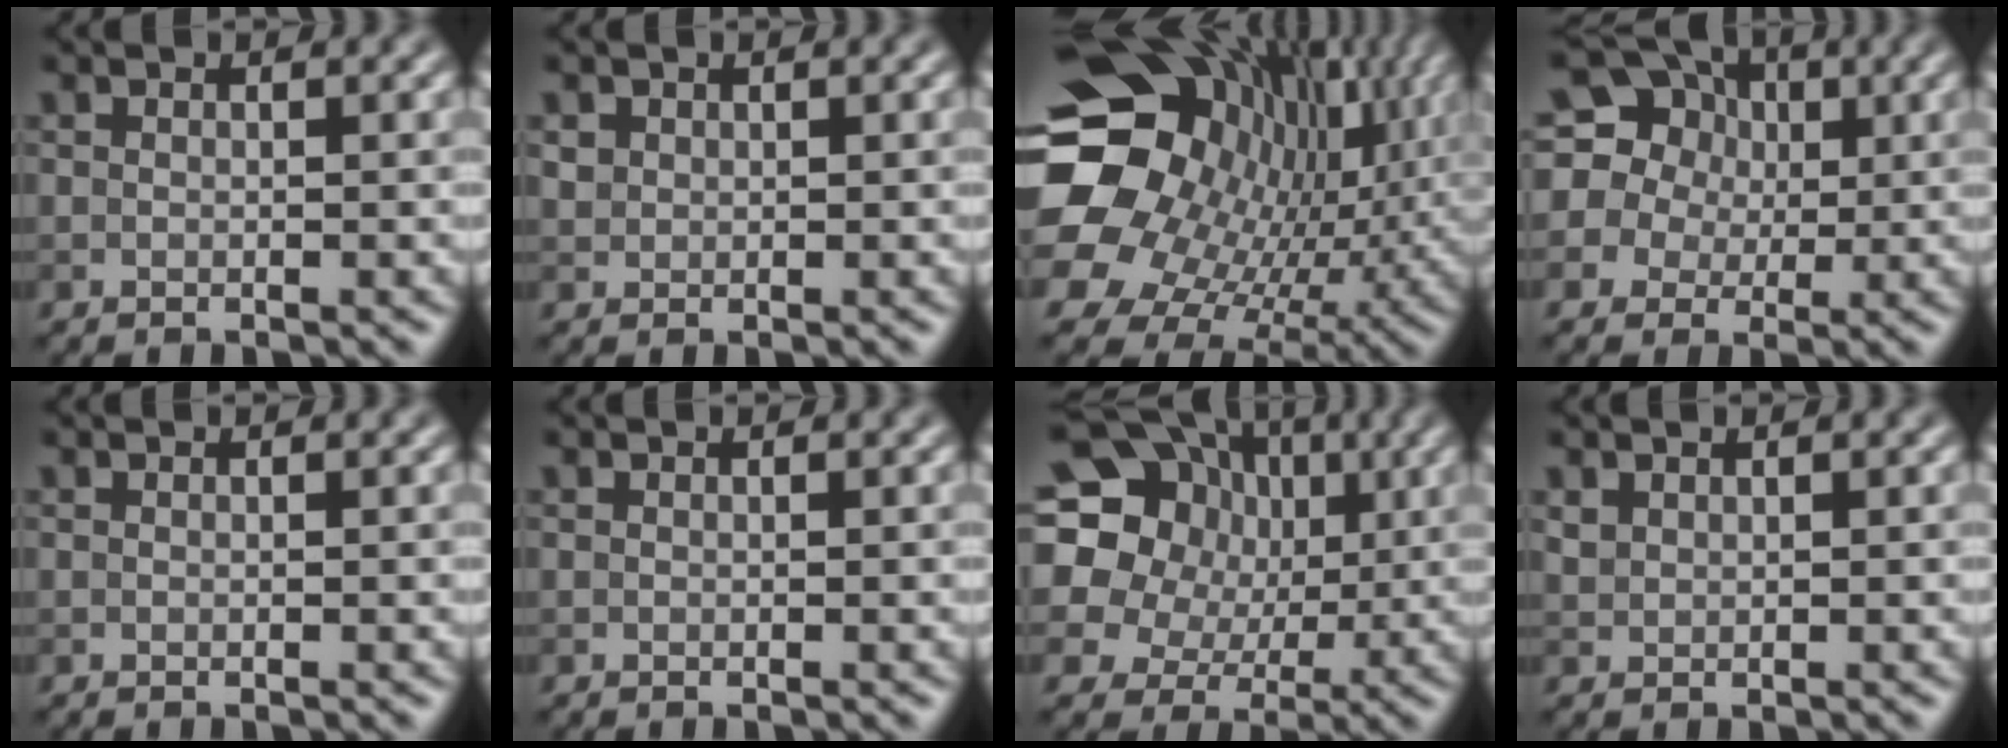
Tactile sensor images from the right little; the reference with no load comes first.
{"total": 0.9, "force": [0.4, 0.8, 0.1], "torque": [0.001, -0.003, 0.010]}
{"total": 19.1, "force": [2.4, 15.4, 11.1], "torque": [-0.208, -0.026, 0.058]}
{"total": 15.0, "force": [6.8, 12.2, 5.6], "torque": [-0.162, 0.065, 0.096]}
{"total": 0.0}
{"total": 0.0}
{"total": 21.5, "force": [5.9, 18.8, 8.7], "torque": [-0.204, 0.035, 0.077]}
{"total": 0.8, "force": [0.7, 0.5, 0.2], "torque": [-0.008, -0.001, 0.018]}